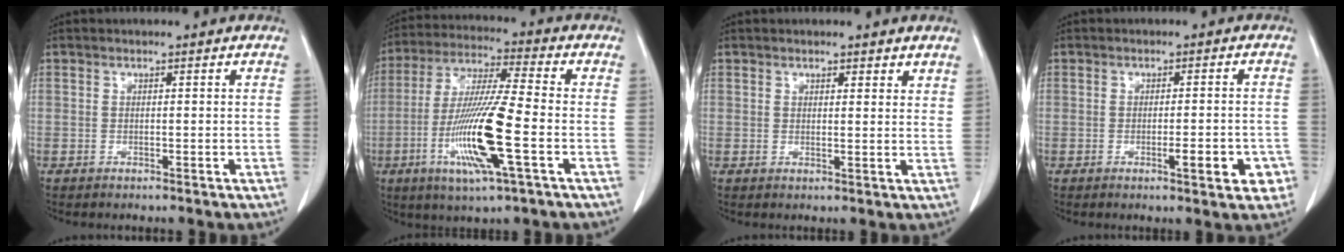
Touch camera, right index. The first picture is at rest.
{"total": 15.0, "force": [-4.3, 0.4, 14.4], "torque": [-0.293, -0.018, -0.084]}
{"total": 3.2, "force": [2.7, 0.9, 1.4], "torque": [-0.016, -0.007, 0.031]}
{"total": 5.2, "force": [-2.0, 1.2, 4.7], "torque": [-0.056, -0.002, -0.024]}